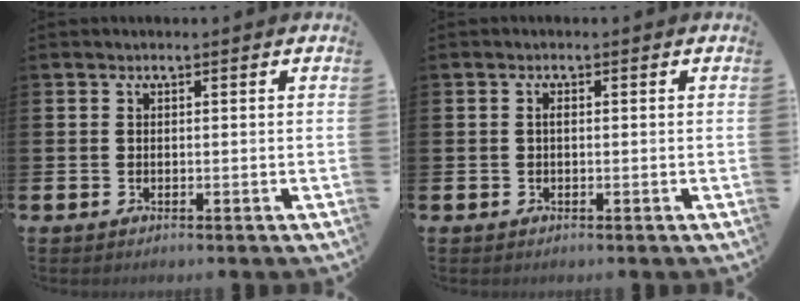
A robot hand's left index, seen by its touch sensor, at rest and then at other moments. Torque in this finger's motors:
{"motor_torque": [0.05, 0.04, 0.00, 0.02]}